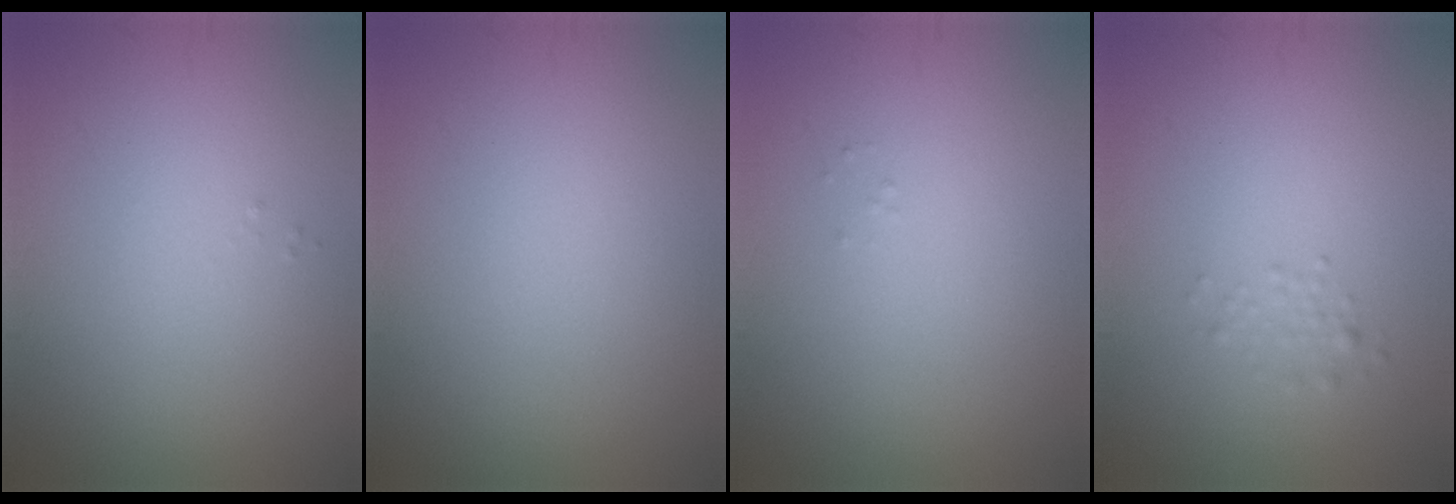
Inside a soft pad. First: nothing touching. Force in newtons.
{"total": 0.0}
{"total": 0.0}
{"total": 1.0, "press": 1.0, "slide": 0.0}